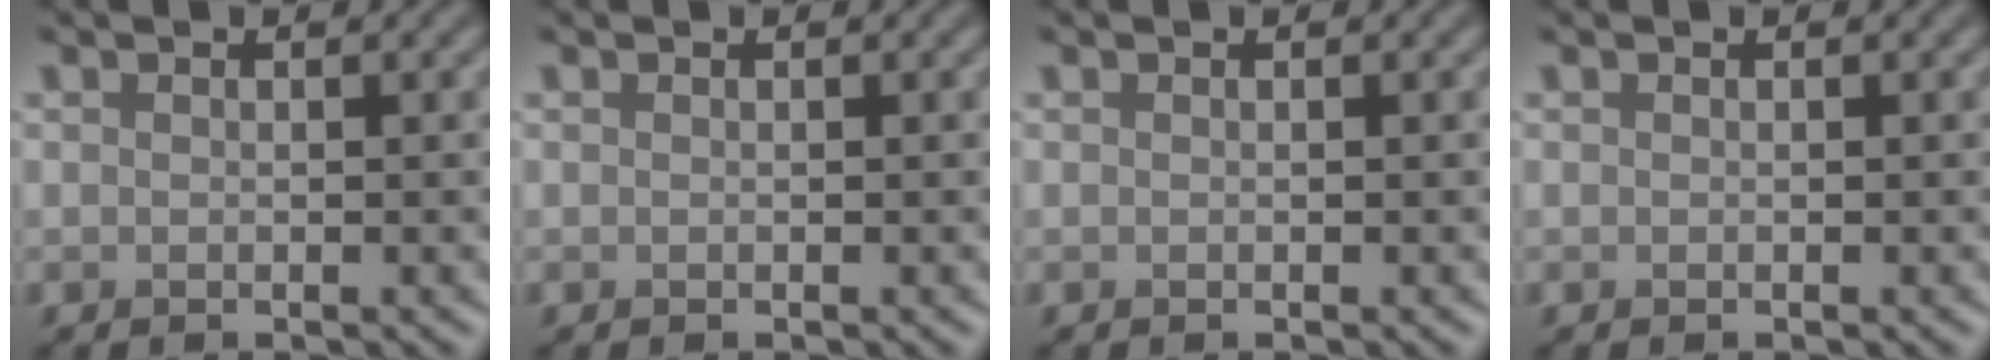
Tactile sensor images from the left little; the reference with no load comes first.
{"total": 0.0}
{"total": 0.0}
{"total": 0.0}